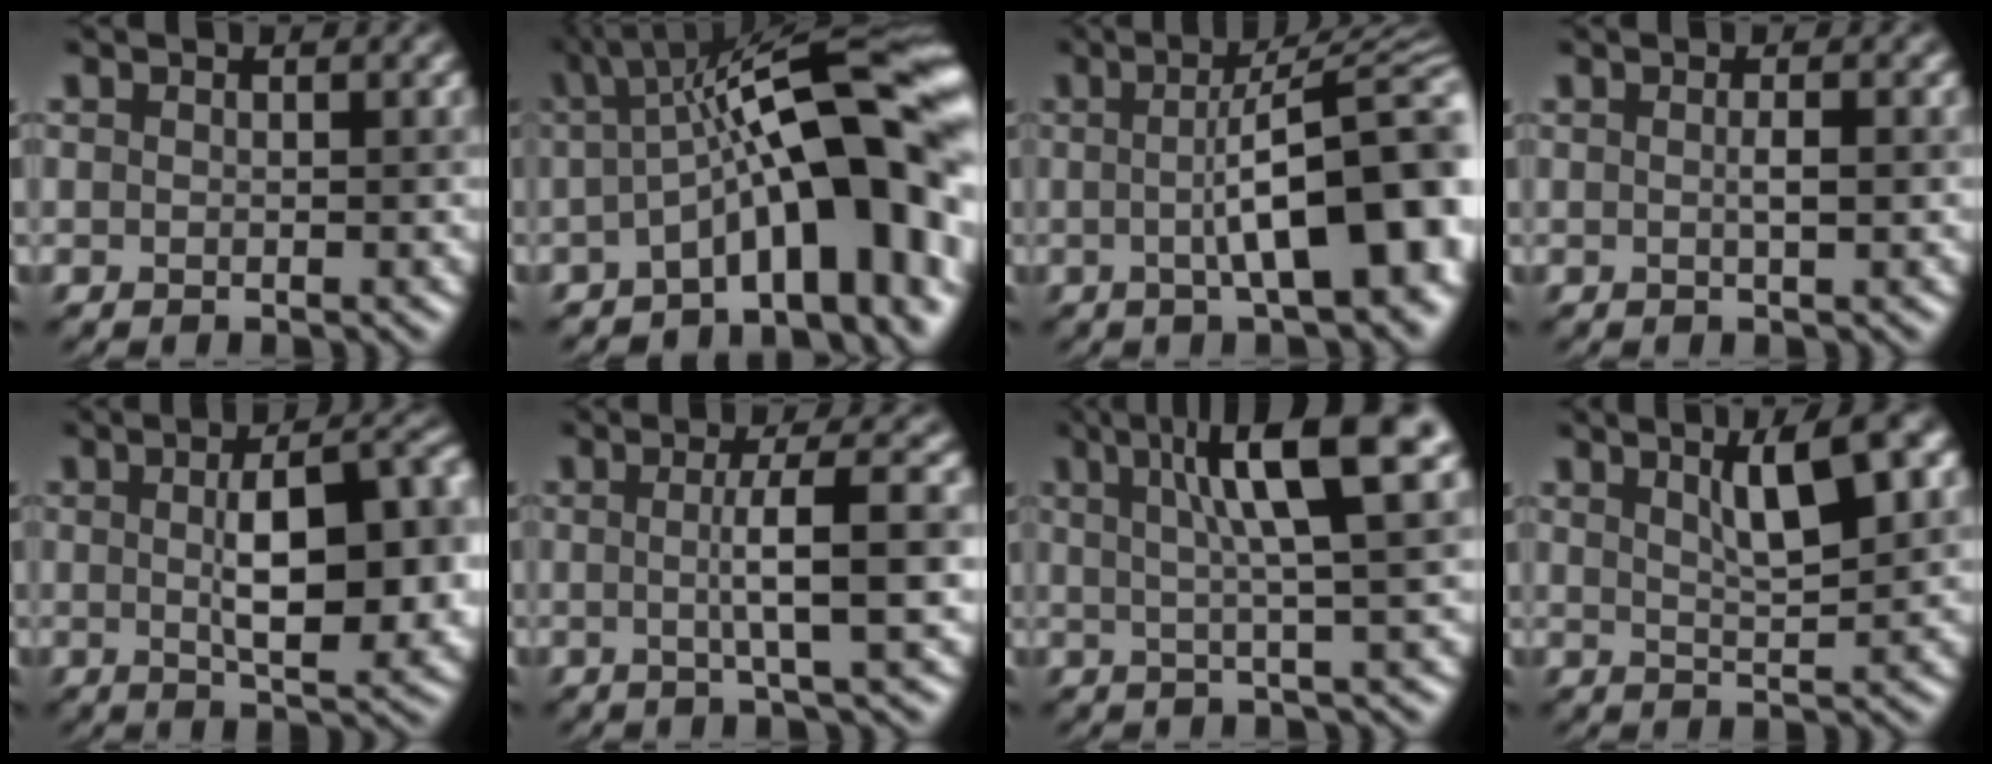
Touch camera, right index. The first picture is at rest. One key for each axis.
{"total": 14.0, "fx": -0.7, "fy": 4.4, "fz": 13.3, "tx": -0.164, "ty": 0.031, "tz": -0.018}
{"total": 12.7, "fx": -0.8, "fy": 3.9, "fz": 12.1, "tx": -0.117, "ty": 0.018, "tz": -0.010}
{"total": 1.5, "fx": -0.2, "fy": 0.3, "fz": 1.5, "tx": -0.022, "ty": 0.006, "tz": -0.006}
{"total": 10.1, "fx": 0.2, "fy": 3.7, "fz": 9.4, "tx": -0.126, "ty": 0.008, "tz": 0.006}
{"total": 5.3, "fx": -0.2, "fy": 0.8, "fz": 5.2, "tx": -0.076, "ty": 0.006, "tz": -0.004}
{"total": 8.5, "fx": 2.8, "fy": 1.3, "fz": 7.9, "tx": -0.098, "ty": 0.021, "tz": 0.039}
{"total": 5.7, "fx": 2.3, "fy": 1.2, "fz": 5.1, "tx": -0.067, "ty": 0.008, "tz": 0.038}